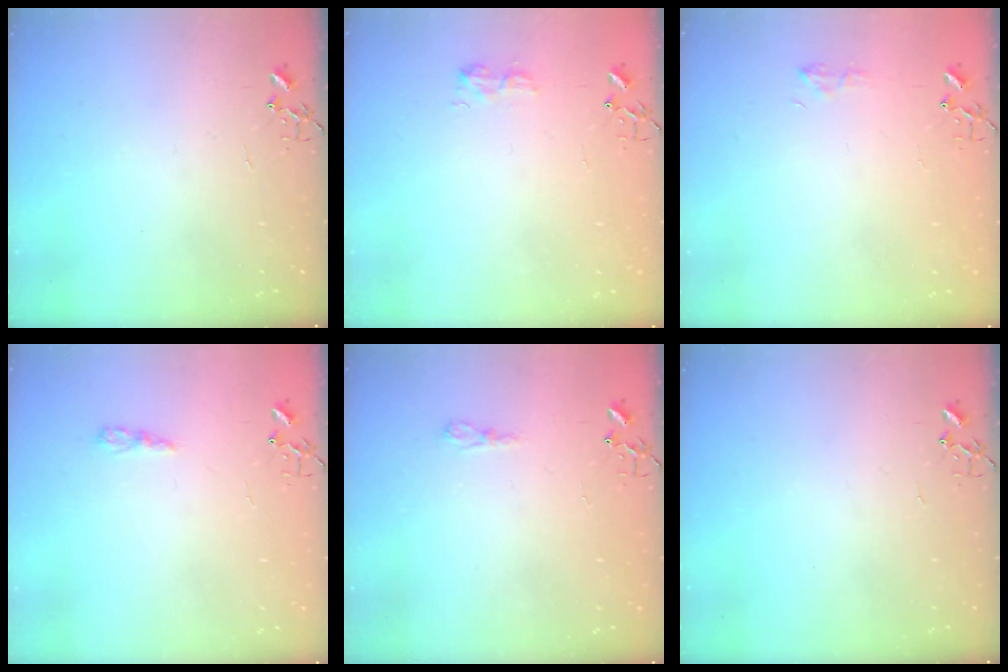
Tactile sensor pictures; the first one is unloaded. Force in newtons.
{"total": 8.8, "press": 8.7, "slide": 0.4}
{"total": 6.2, "press": 6.1, "slide": 0.7}
{"total": 5.0, "press": 4.9, "slide": 0.6}
{"total": 5.4, "press": 5.4, "slide": 0.6}
{"total": 0.0}